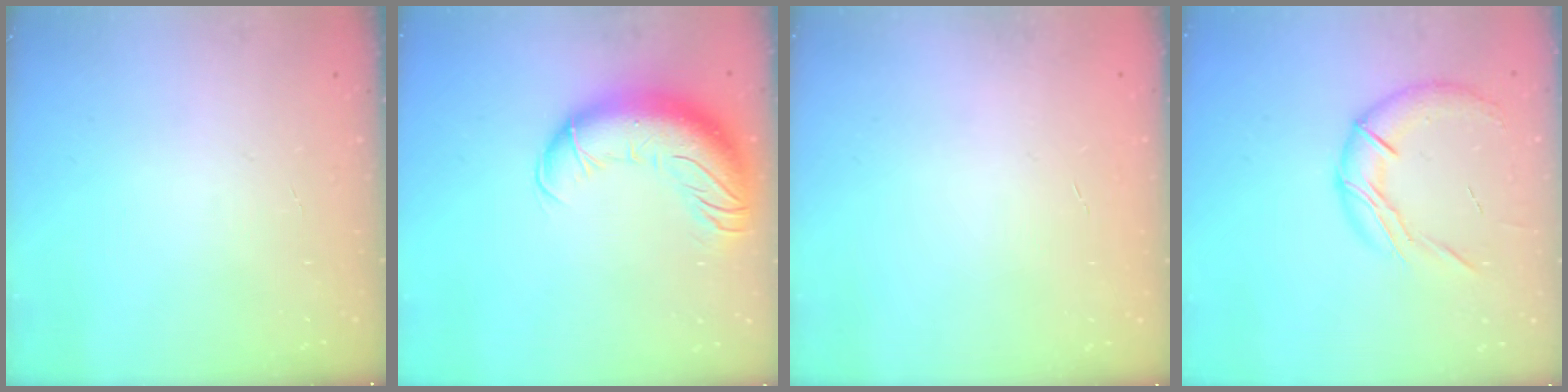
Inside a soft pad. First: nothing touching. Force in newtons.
{"total": 16.7, "press": 16.2, "slide": 4.0}
{"total": 0.0}
{"total": 12.1, "press": 12.0, "slide": 1.1}